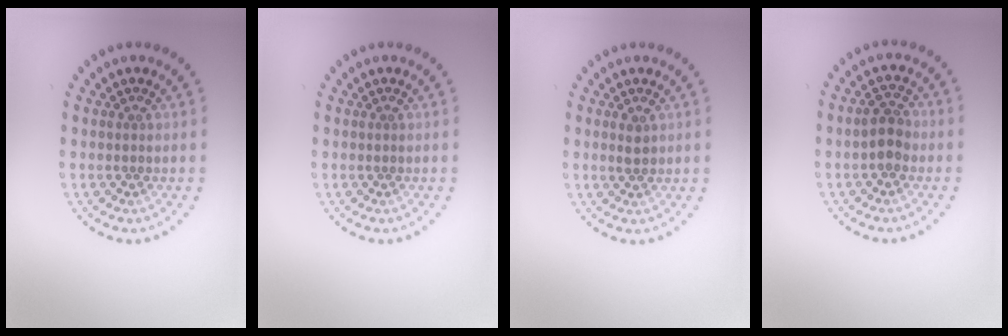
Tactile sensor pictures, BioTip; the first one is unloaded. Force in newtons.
{"total": 0.0}
{"total": 1.1, "press": 1.1, "slide": 0.3}
{"total": 2.3, "press": 2.3, "slide": 0.5}